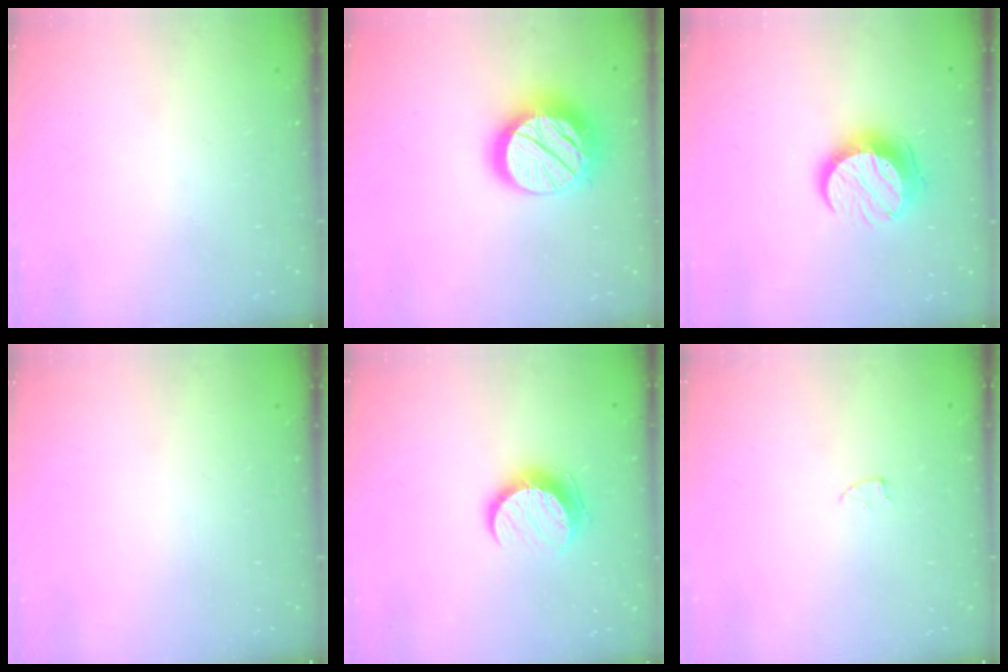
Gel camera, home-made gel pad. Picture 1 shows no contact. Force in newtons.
{"total": 19.0, "press": 18.9, "slide": 1.5}
{"total": 10.9, "press": 10.9, "slide": 0.1}
{"total": 0.0}
{"total": 9.7, "press": 9.7, "slide": 0.6}
{"total": 2.6, "press": 2.6, "slide": 0.2}